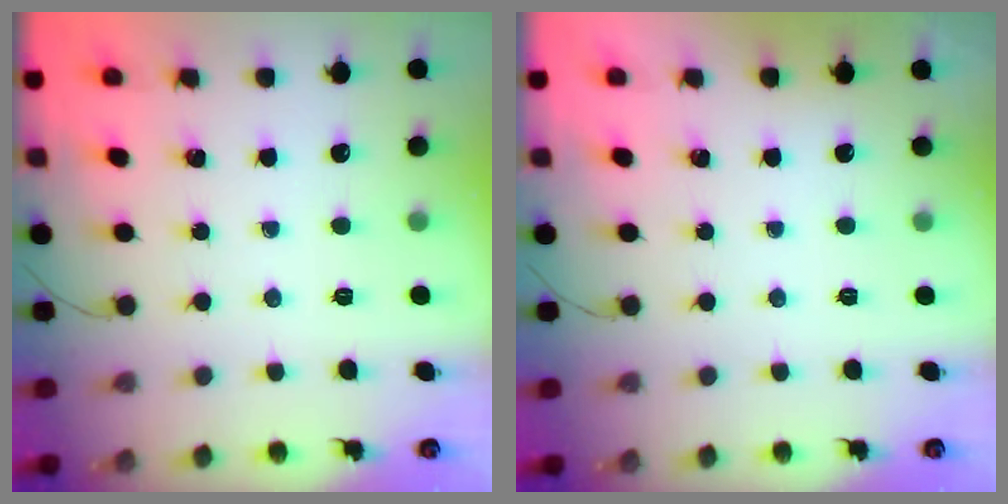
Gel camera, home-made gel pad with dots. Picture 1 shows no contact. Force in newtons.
{"total": 1.9, "press": 1.9, "slide": 0.3}